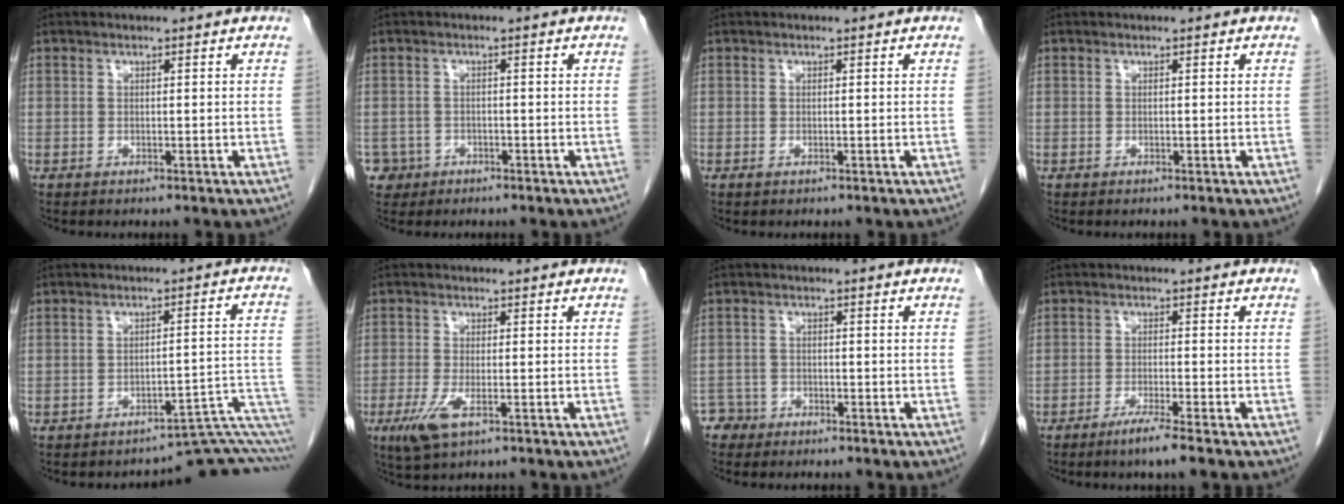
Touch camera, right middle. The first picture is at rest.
{"total": 3.2, "force": [-1.6, 2.8, -0.2], "torque": [0.005, 0.010, -0.029]}
{"total": 0.0}
{"total": 0.0}
{"total": 7.2, "force": [-6.2, 0.2, 3.7], "torque": [-0.025, 0.047, -0.066]}
{"total": 4.6, "force": [-2.1, 1.3, 3.8], "torque": [-0.087, -0.011, -0.035]}
{"total": 2.1, "force": [-1.7, 1.1, -0.7], "torque": [0.013, 0.007, -0.034]}
{"total": 3.6, "force": [-2.5, -0.6, 2.6], "torque": [-0.049, -0.009, -0.049]}